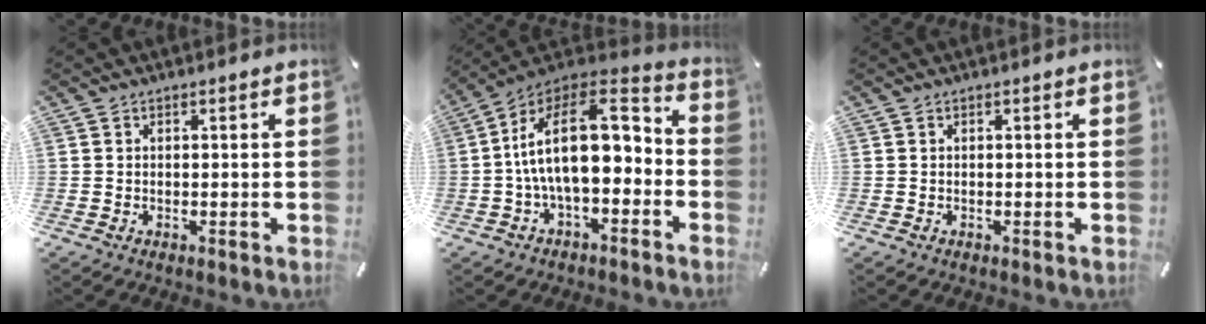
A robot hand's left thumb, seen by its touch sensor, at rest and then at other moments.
{"total": 18.0, "force": [0.0, 10.1, 14.9], "torque": [-0.270, 0.005, 0.000]}
{"total": 0.0}